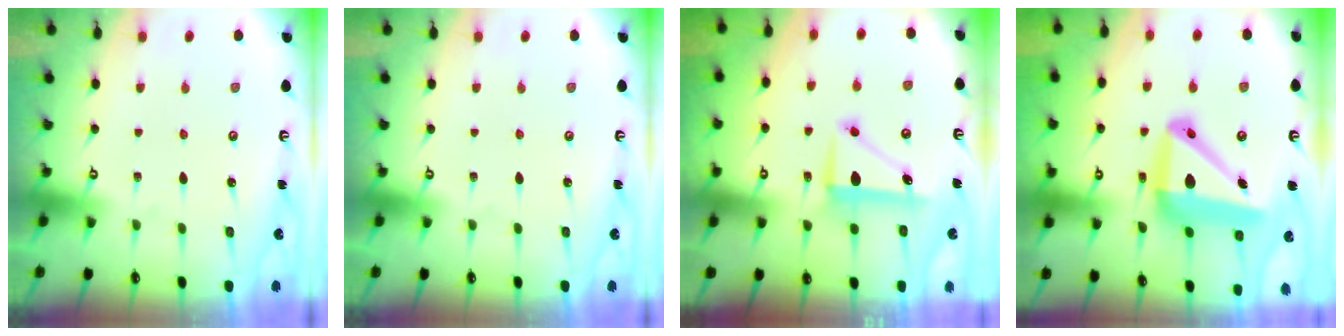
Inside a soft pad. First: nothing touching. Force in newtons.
{"total": 0.0}
{"total": 8.8, "press": 8.8, "slide": 0.4}
{"total": 15.6, "press": 15.5, "slide": 1.4}